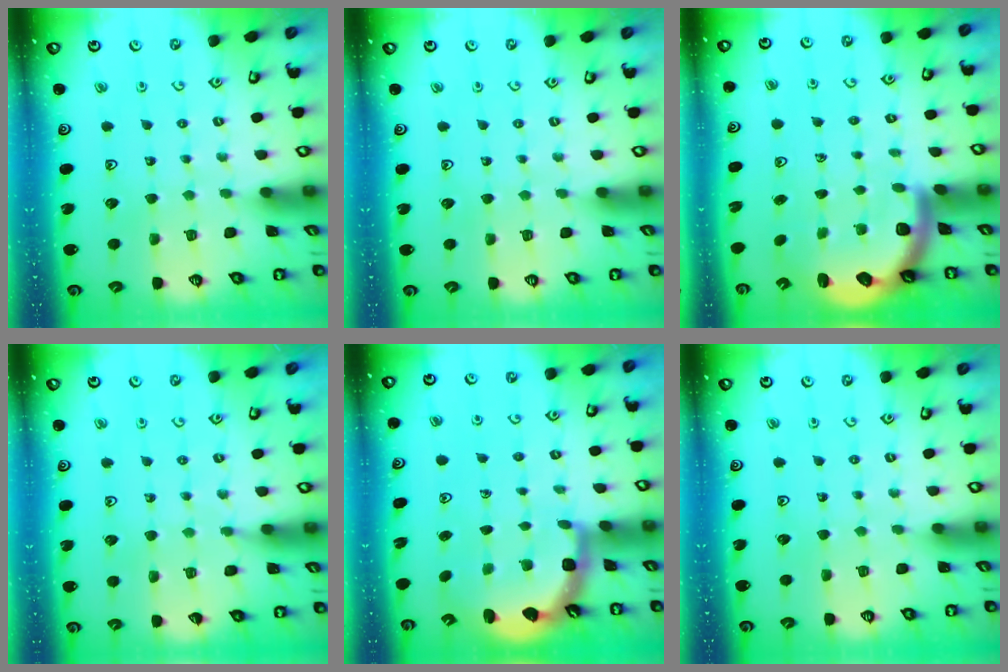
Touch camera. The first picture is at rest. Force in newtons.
{"total": 0.0}
{"total": 2.9, "press": 2.9, "slide": 0.5}
{"total": 6.1, "press": 6.1, "slide": 0.8}
{"total": 4.1, "press": 3.6, "slide": 1.8}
{"total": 0.0}